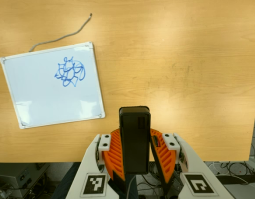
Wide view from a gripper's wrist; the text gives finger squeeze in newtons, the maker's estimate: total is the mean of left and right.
{"total": 6.4, "left": 5.9, "right": 6.9}